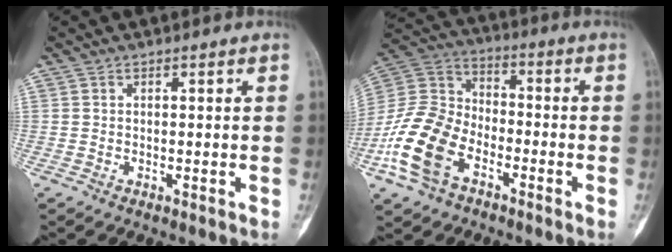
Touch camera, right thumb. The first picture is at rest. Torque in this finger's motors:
{"motor_torque": [0.28, 0.46, 1.63, -1.15, 0.44]}